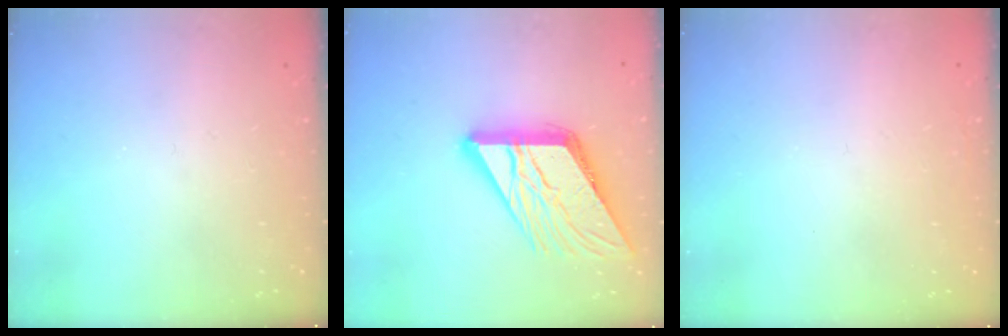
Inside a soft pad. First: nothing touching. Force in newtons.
{"total": 20.0, "press": 19.8, "slide": 2.2}
{"total": 1.6, "press": 1.6, "slide": 0.1}